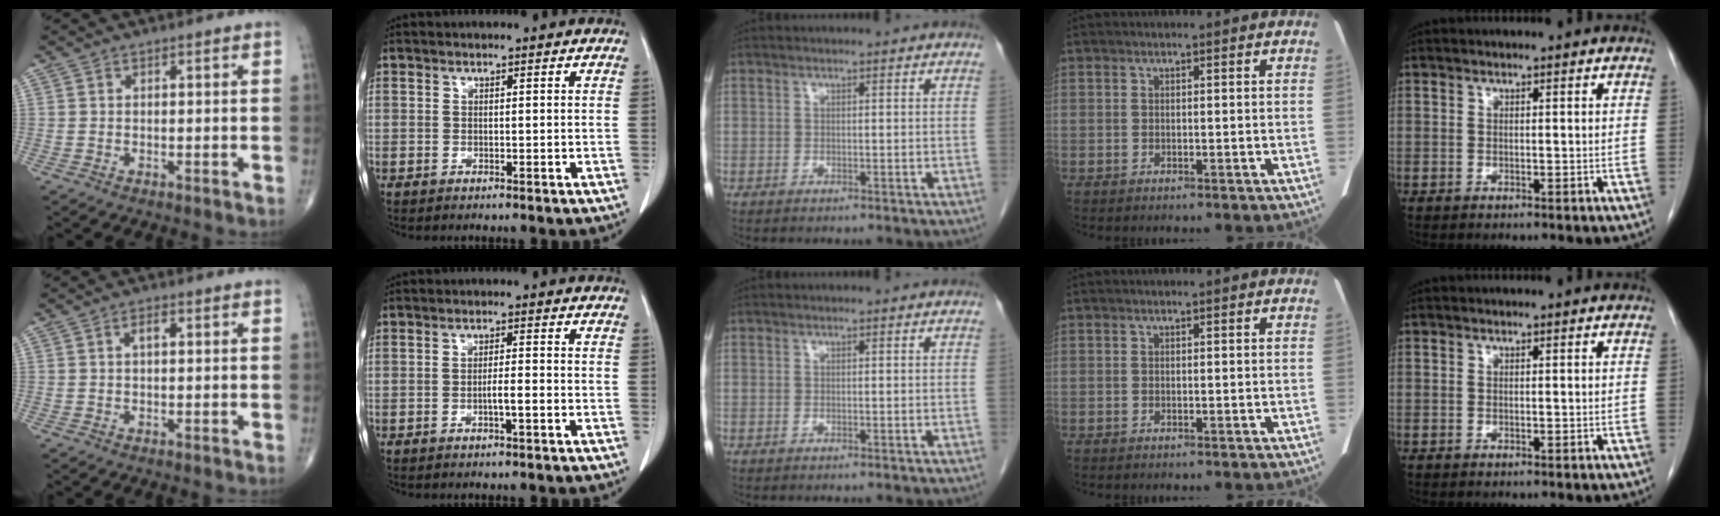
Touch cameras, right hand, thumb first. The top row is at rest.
{"thumb": {"total": 2.0, "force": [0.4, 0.9, 1.7], "torque": [-0.030, 0.006, 0.006]}, "index": {"total": 2.5, "force": [-0.9, 0.2, 2.3], "torque": [-0.040, 0.001, -0.017]}}